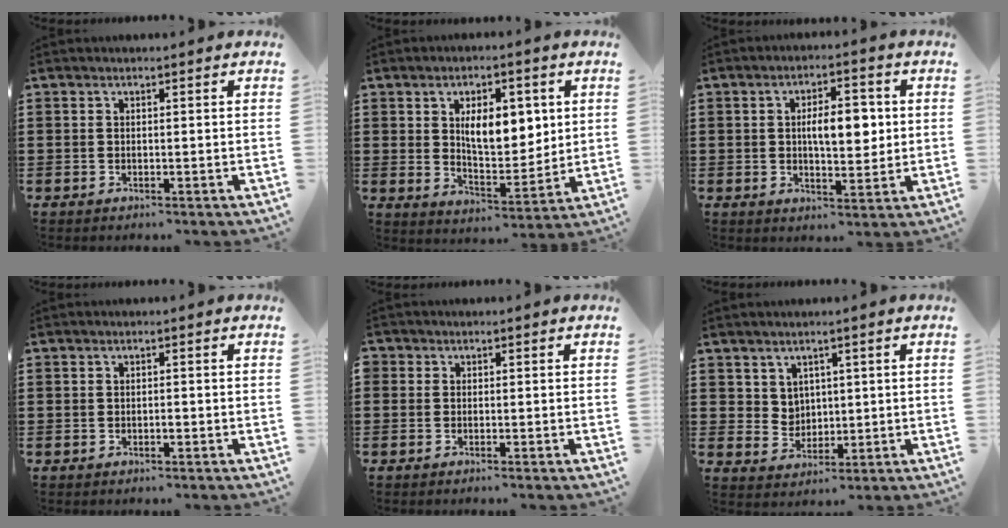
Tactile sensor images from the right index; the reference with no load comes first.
{"total": 8.5, "force": [2.6, 4.4, 6.8], "torque": [-0.112, 0.001, 0.040]}
{"total": 6.8, "force": [0.6, 2.9, 6.1], "torque": [-0.094, 0.002, 0.002]}
{"total": 0.7, "force": [-0.2, 0.3, 0.6], "torque": [-0.012, -0.004, -0.004]}
{"total": 0.7, "force": [-0.4, 0.6, 0.0], "torque": [-0.001, 0.004, -0.009]}
{"total": 3.8, "force": [2.4, 2.9, 0.7], "torque": [-0.029, 0.003, 0.045]}